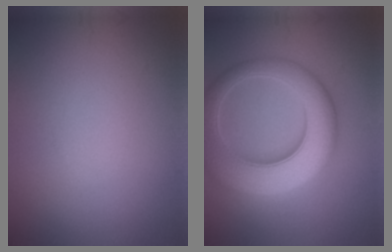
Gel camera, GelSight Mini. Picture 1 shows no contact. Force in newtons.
{"total": 10.2, "press": 10.2, "slide": 0.2}